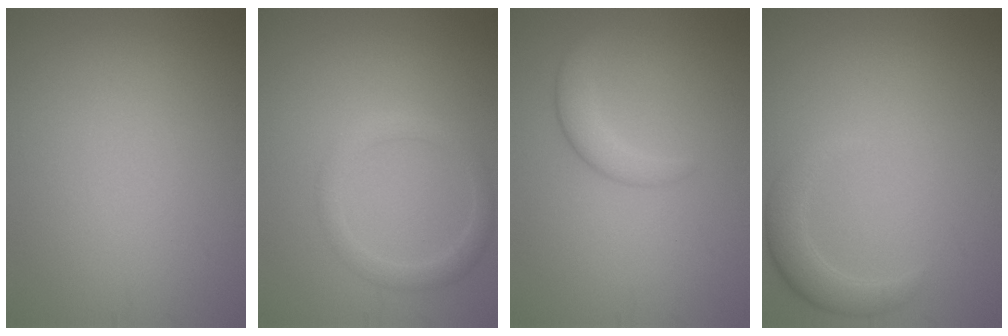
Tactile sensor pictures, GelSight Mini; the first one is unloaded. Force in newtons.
{"total": 2.2, "press": 2.2, "slide": 0.1}
{"total": 2.3, "press": 2.3, "slide": 0.1}
{"total": 2.8, "press": 2.7, "slide": 0.4}